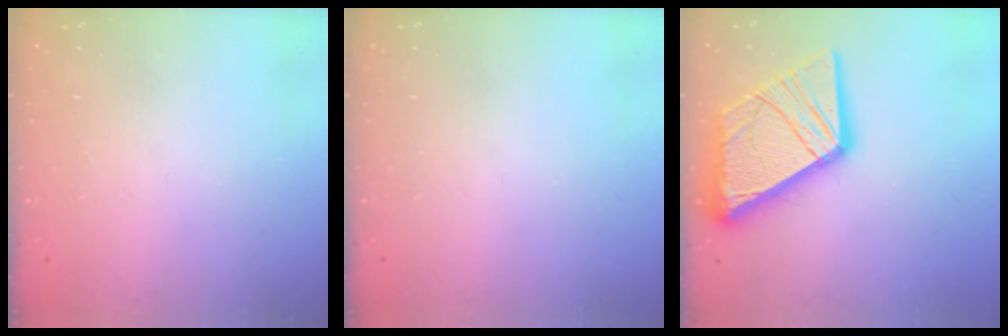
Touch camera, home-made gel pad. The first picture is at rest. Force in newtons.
{"total": 0.0}
{"total": 20.3, "press": 20.2, "slide": 2.4}